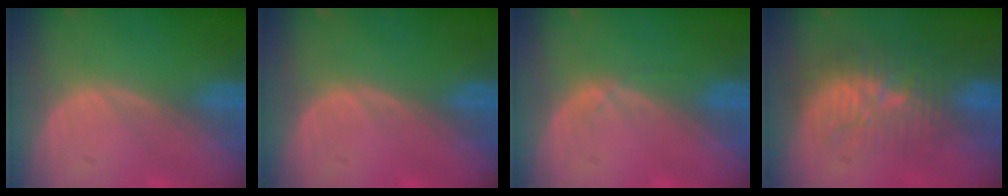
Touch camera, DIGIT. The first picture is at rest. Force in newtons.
{"total": 0.0}
{"total": 0.9, "press": 0.8, "slide": 0.2}
{"total": 9.2, "press": 8.8, "slide": 2.6}